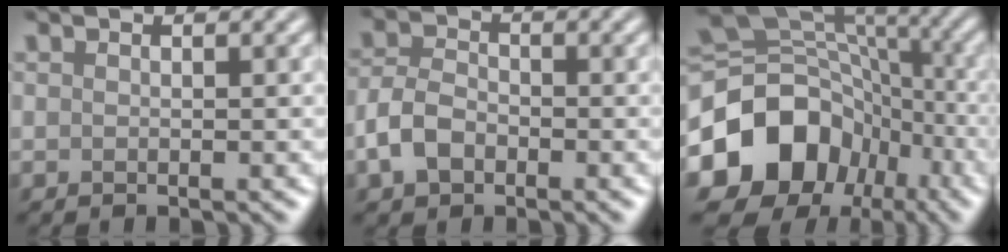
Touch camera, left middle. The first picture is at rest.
{"total": 3.4, "force": [-1.4, 2.3, 1.9], "torque": [-0.040, 0.004, -0.037]}
{"total": 16.3, "force": [-5.5, 13.4, 7.5], "torque": [-0.163, -0.006, -0.106]}